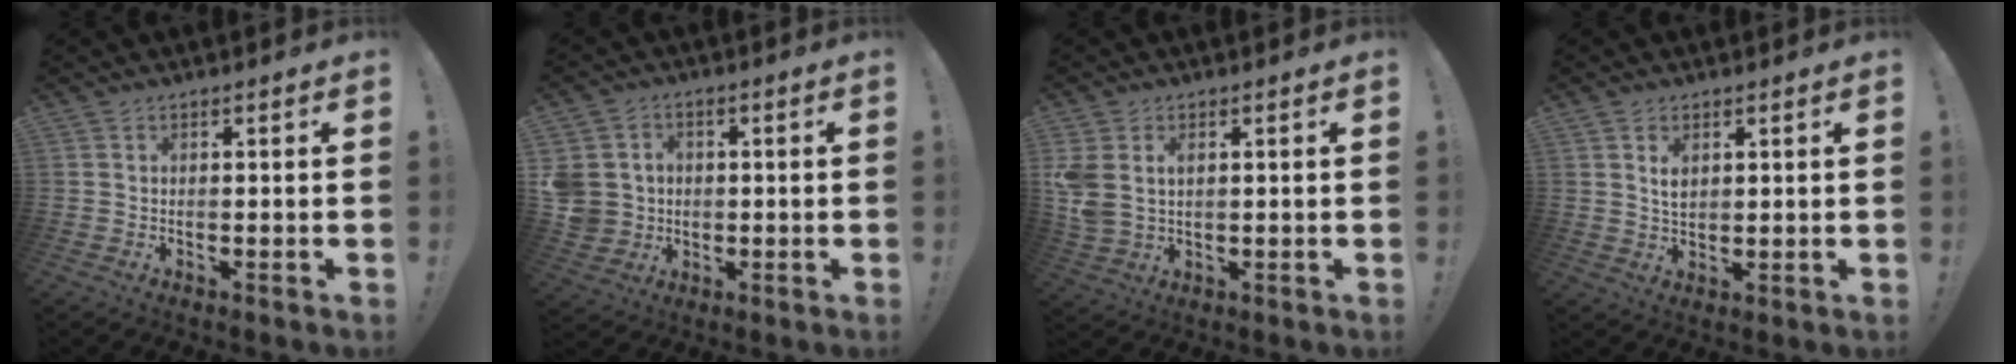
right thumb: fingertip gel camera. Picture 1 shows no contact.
{"total": 7.6, "force": [-0.3, 7.1, 2.5], "torque": [-0.051, 0.006, -0.002]}
{"total": 5.6, "force": [2.0, 3.9, 3.4], "torque": [-0.056, -0.011, 0.037]}
{"total": 4.0, "force": [1.5, 2.7, 2.5], "torque": [-0.031, -0.005, 0.025]}